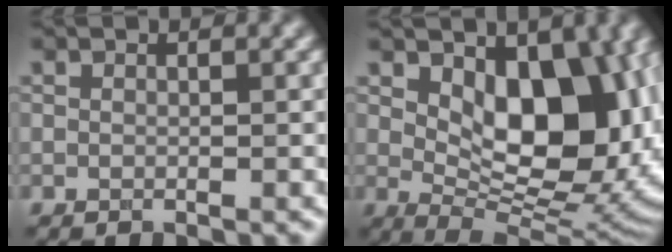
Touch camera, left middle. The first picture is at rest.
{"total": 12.7, "force": [1.9, 7.3, 10.2], "torque": [-0.110, -0.008, 0.034]}